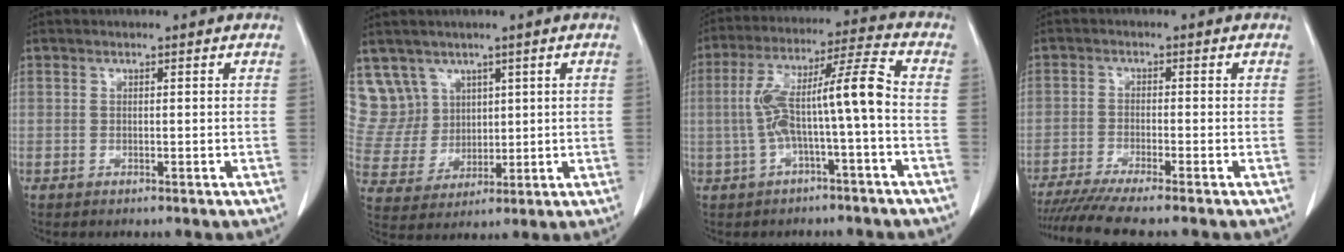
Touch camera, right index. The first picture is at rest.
{"total": 9.0, "force": [5.6, 7.1, 0.2], "torque": [-0.013, 0.030, 0.127]}
{"total": 10.9, "force": [-1.4, 0.7, 10.8], "torque": [-0.204, 0.043, -0.025]}
{"total": 8.7, "force": [-7.4, -0.7, 4.5], "torque": [-0.060, -0.020, -0.120]}